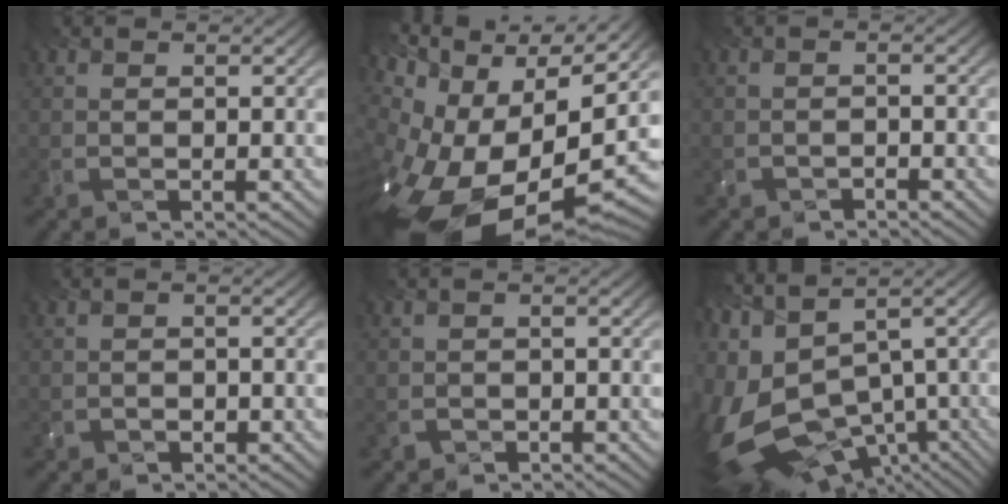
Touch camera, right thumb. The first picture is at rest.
{"total": 18.2, "force": [-6.5, 9.9, 13.8], "torque": [-0.277, -0.054, -0.068]}
{"total": 1.3, "force": [-1.3, 0.0, -0.1], "torque": [-0.021, -0.001, -0.017]}
{"total": 1.1, "force": [-1.1, 0.1, -0.1], "torque": [-0.022, 0.002, -0.008]}
{"total": 1.1, "force": [-1.0, 0.0, -0.4], "torque": [-0.021, -0.001, 0.002]}
{"total": 14.5, "force": [-5.7, 7.8, 10.8], "torque": [-0.294, -0.057, -0.032]}